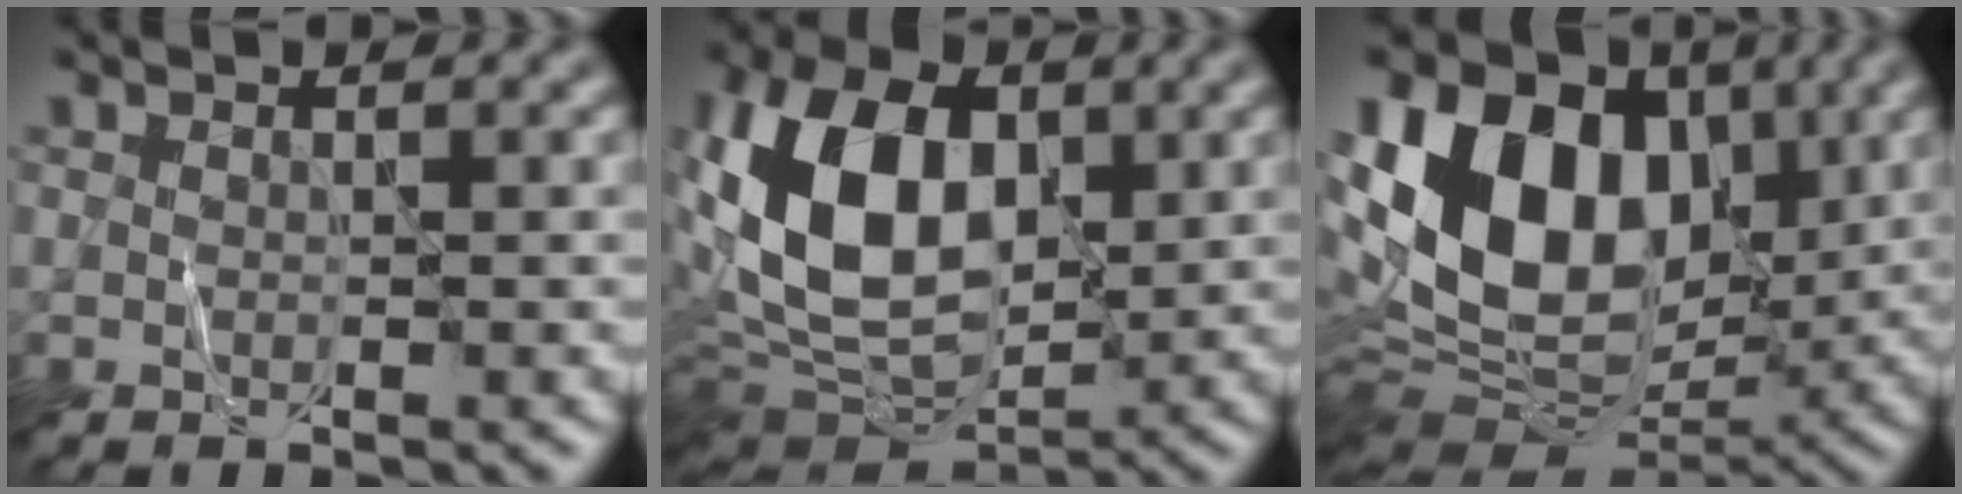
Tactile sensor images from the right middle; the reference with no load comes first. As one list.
[{"total": 12.1, "force": [2.1, 8.1, 8.7], "torque": [-0.180, 0.005, 0.035]}, {"total": 17.1, "force": [4.0, 11.8, 11.7], "torque": [-0.206, 0.024, 0.067]}]